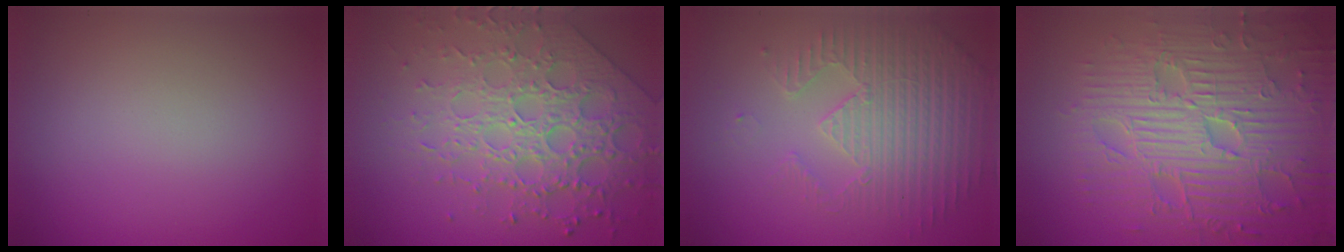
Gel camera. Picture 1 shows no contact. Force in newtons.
{"total": 7.0, "press": 5.5, "slide": 4.3}
{"total": 3.9, "press": 3.8, "slide": 0.8}
{"total": 9.5, "press": 6.9, "slide": 6.6}